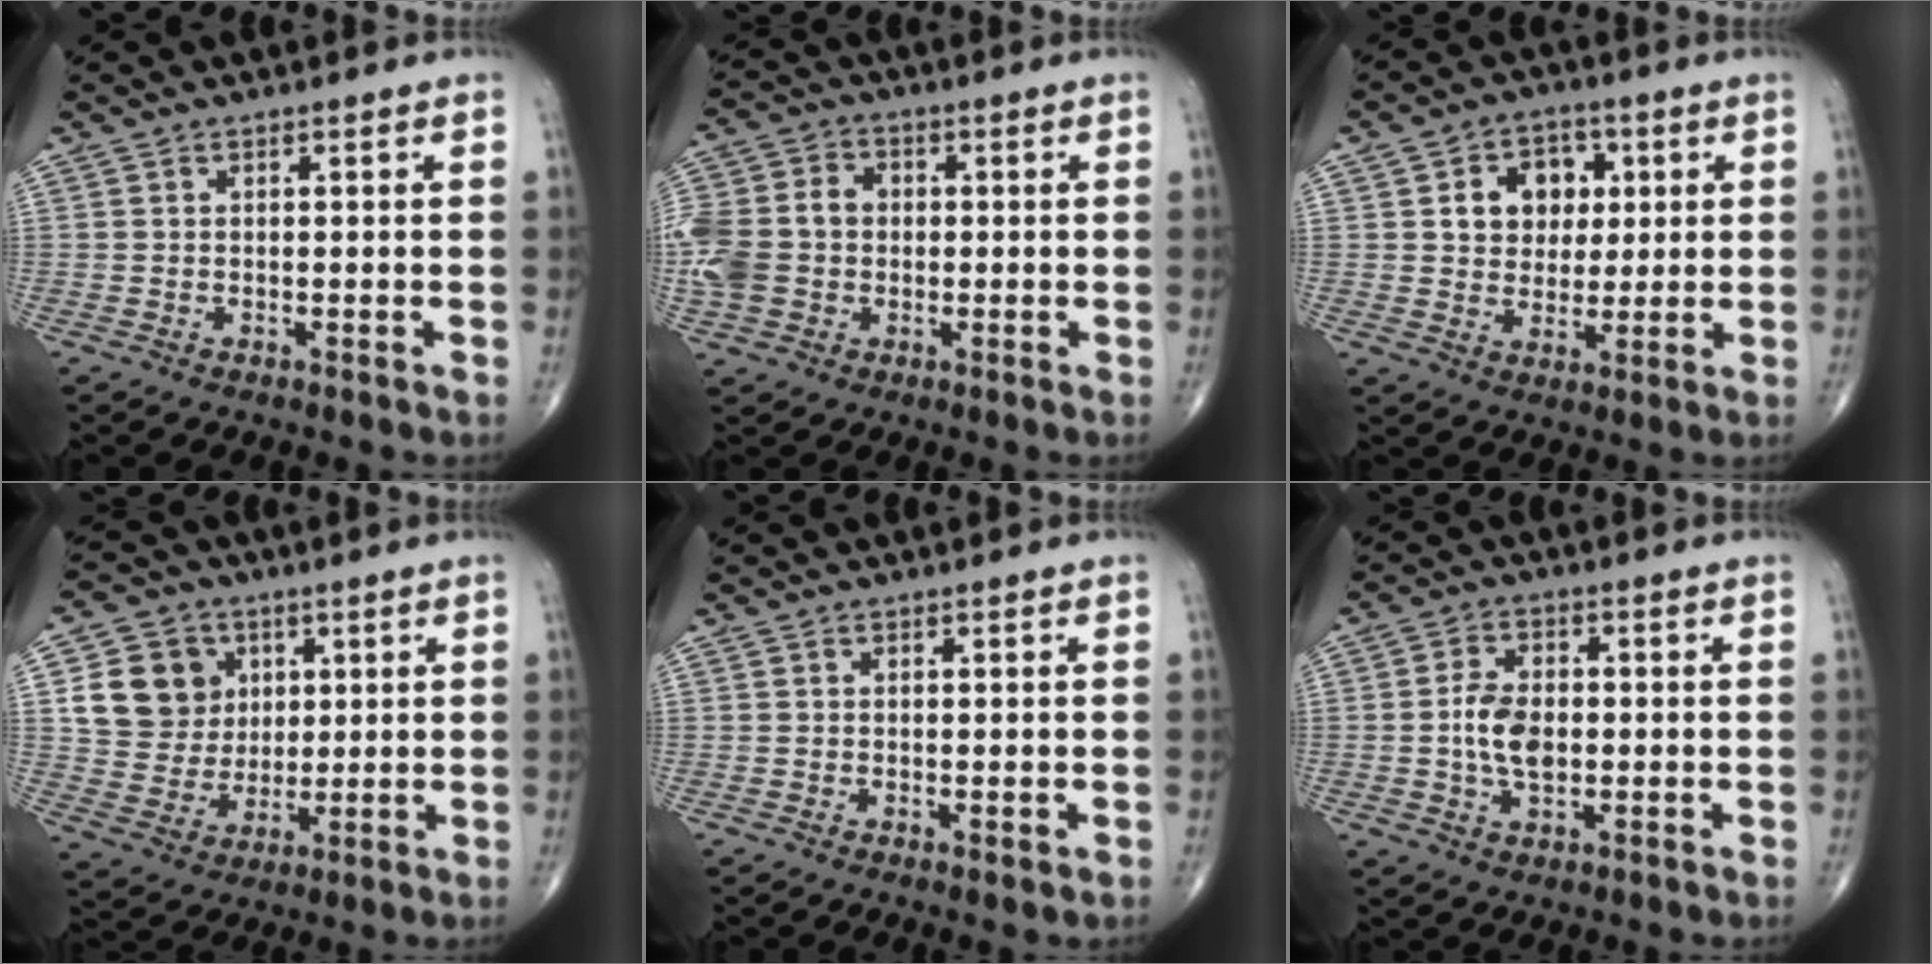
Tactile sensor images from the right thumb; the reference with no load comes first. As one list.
[{"total": 13.0, "force": [-0.8, 10.6, 7.5], "torque": [-0.172, 0.025, -0.015]}, {"total": 9.4, "force": [2.4, 7.5, 5.1], "torque": [-0.030, -0.002, 0.038]}, {"total": 12.0, "force": [3.4, 10.6, 4.6], "torque": [-0.053, -0.005, 0.067]}, {"total": 0.8, "force": [-0.1, 0.2, 0.8], "torque": [-0.015, -0.005, -0.001]}, {"total": 7.1, "force": [-0.5, 4.3, 5.6], "torque": [-0.098, 0.004, -0.012]}]